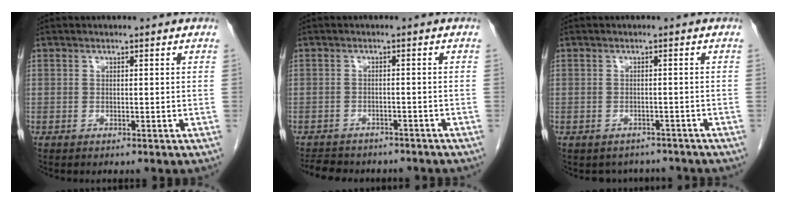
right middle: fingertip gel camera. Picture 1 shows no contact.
{"total": 9.0, "force": [-7.8, 3.4, 2.8], "torque": [-0.056, 0.000, -0.101]}
{"total": 4.1, "force": [-3.6, 2.0, 0.0], "torque": [0.003, 0.008, -0.045]}